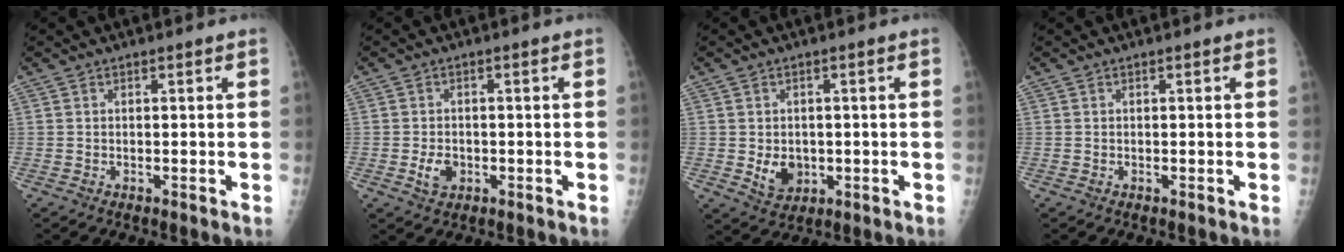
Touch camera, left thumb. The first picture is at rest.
{"total": 3.6, "force": [-1.1, 2.6, 2.3], "torque": [-0.034, 0.006, -0.015]}
{"total": 5.3, "force": [-0.8, 4.2, 3.2], "torque": [-0.031, 0.000, -0.001]}
{"total": 0.0}